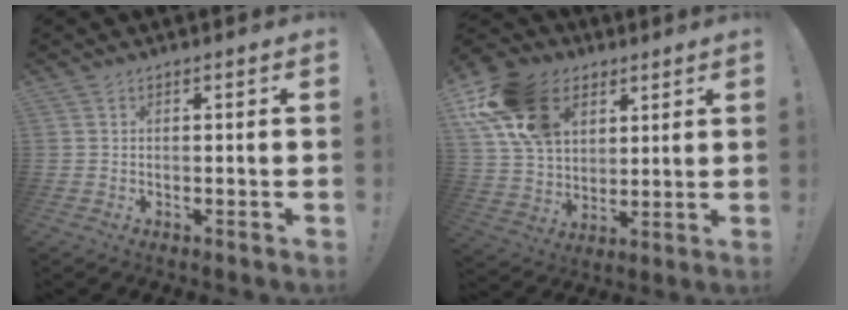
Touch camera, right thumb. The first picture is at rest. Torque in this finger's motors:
{"motor_torque": [2.35, 2.65, 1.14, 0.79, 0.20]}